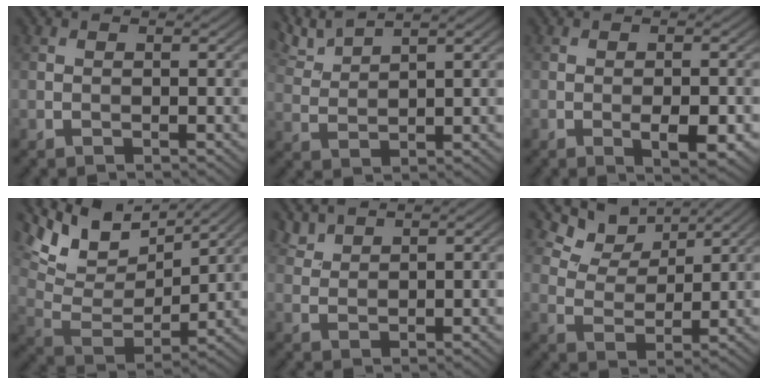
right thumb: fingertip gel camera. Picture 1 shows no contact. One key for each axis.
{"total": 4.2, "fx": 3.4, "fy": 0.7, "fz": 2.4, "tx": -0.057, "ty": 0.009, "tz": 0.077}
{"total": 3.9, "fx": -1.4, "fy": 1.2, "fz": 3.5, "tx": -0.053, "ty": -0.001, "tz": -0.017}
{"total": 11.7, "fx": 8.2, "fy": 4.7, "fz": 7.0, "tx": -0.171, "ty": -0.001, "tz": 0.143}
{"total": 2.5, "fx": 2.3, "fy": 0.6, "fz": 0.8, "tx": -0.023, "ty": 0.002, "tz": 0.054}
{"total": 6.5, "fx": 5.1, "fy": 3.0, "fz": 2.9, "tx": -0.069, "ty": -0.002, "tz": 0.107}